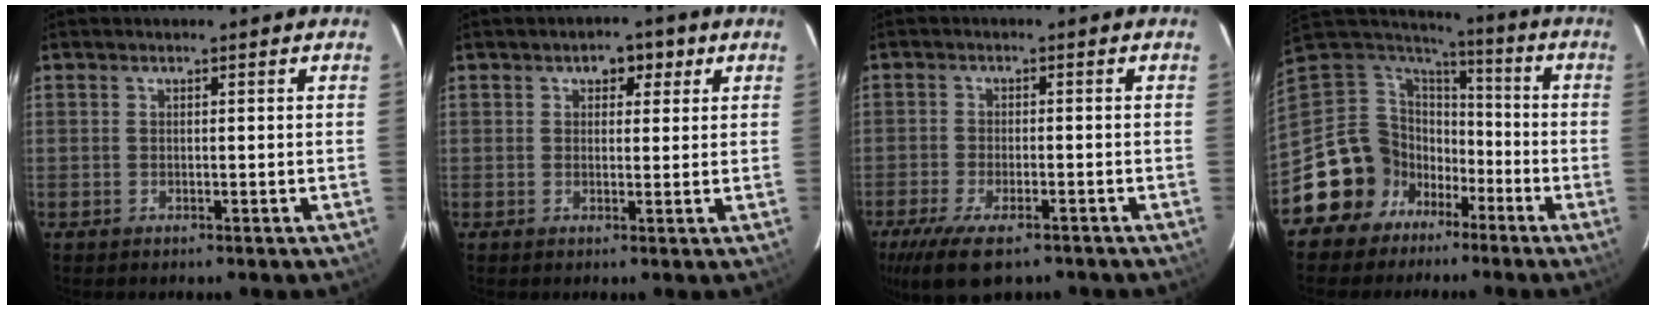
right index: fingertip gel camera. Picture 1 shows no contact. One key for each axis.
{"total": 3.7, "fx": 1.6, "fy": 2.6, "fz": 2.0, "tx": -0.026, "ty": 0.015, "tz": 0.021}
{"total": 11.1, "fx": -7.6, "fy": 4.2, "fz": 6.9, "tx": -0.164, "ty": -0.032, "tz": -0.133}
{"total": 13.9, "fx": -6.9, "fy": 11.8, "fz": 2.8, "tx": -0.082, "ty": 0.042, "tz": -0.124}